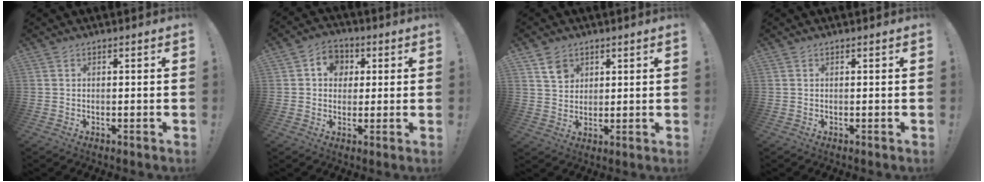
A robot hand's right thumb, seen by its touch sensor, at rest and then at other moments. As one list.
[{"total": 7.7, "force": [1.7, 6.8, 3.1], "torque": [-0.044, 0.002, 0.034]}, {"total": 5.7, "force": [3.5, 4.2, 1.5], "torque": [-0.006, -0.023, 0.064]}, {"total": 0.0}]